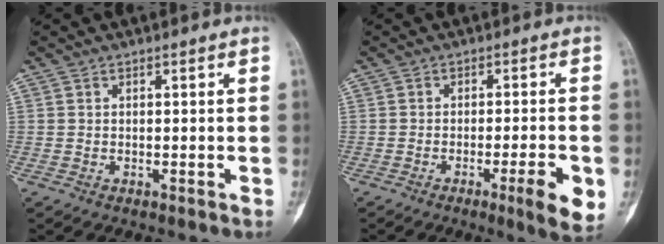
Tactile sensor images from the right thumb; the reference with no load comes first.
{"total": 7.0, "force": [-2.5, 0.8, 6.5], "torque": [-0.090, -0.002, -0.032]}